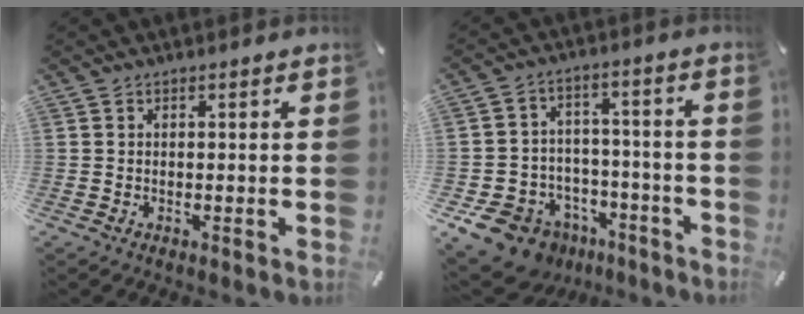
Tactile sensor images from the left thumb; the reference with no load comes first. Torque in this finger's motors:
{"motor_torque": [0.51, 0.94, 0.21, 0.16, 0.19]}